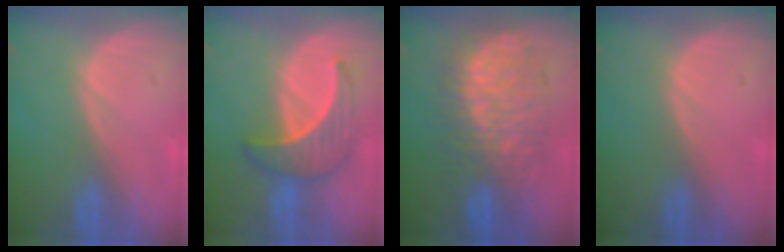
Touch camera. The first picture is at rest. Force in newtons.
{"total": 6.6, "press": 6.3, "slide": 2.2}
{"total": 11.0, "press": 10.9, "slide": 1.3}
{"total": 0.0}